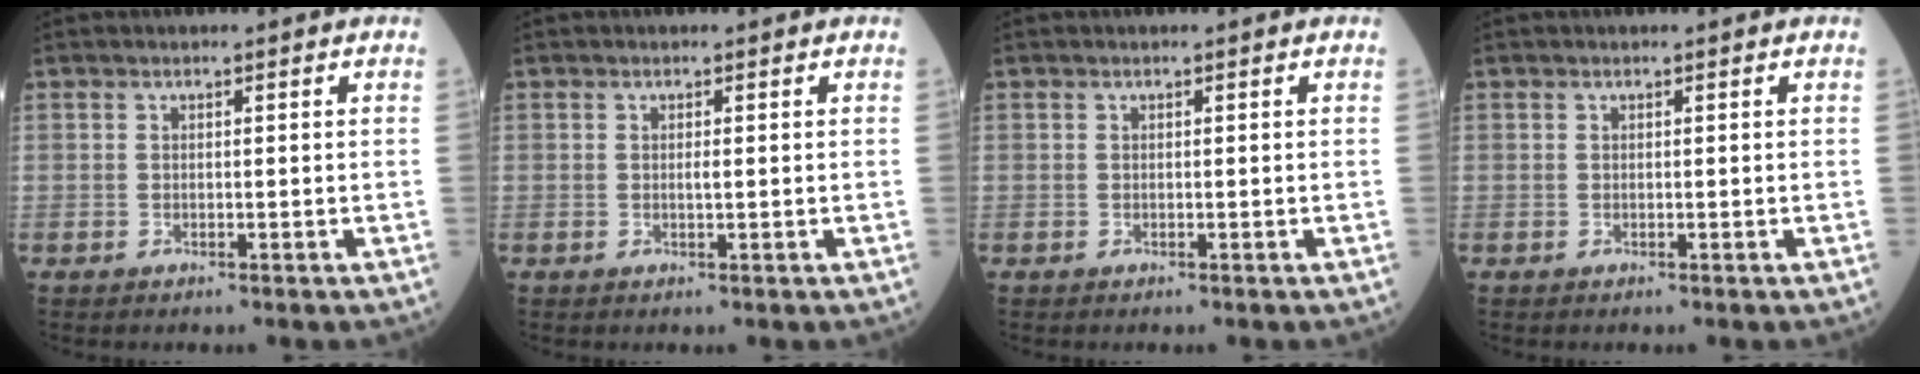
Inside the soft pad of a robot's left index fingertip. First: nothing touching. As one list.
[{"total": 0.6, "force": [0.1, 0.1, 0.6], "torque": [-0.015, -0.001, 0.001]}, {"total": 0.0}, {"total": 0.0}]